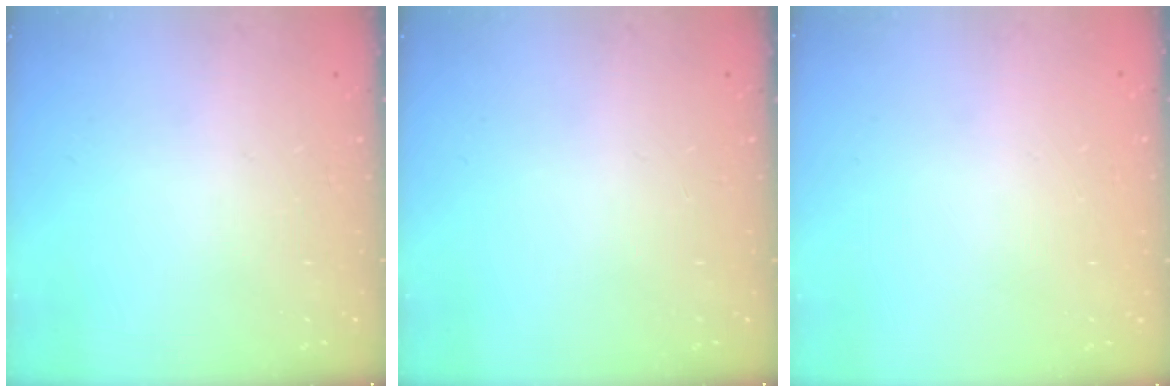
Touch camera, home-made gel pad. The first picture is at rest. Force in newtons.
{"total": 0.0}
{"total": 0.0}